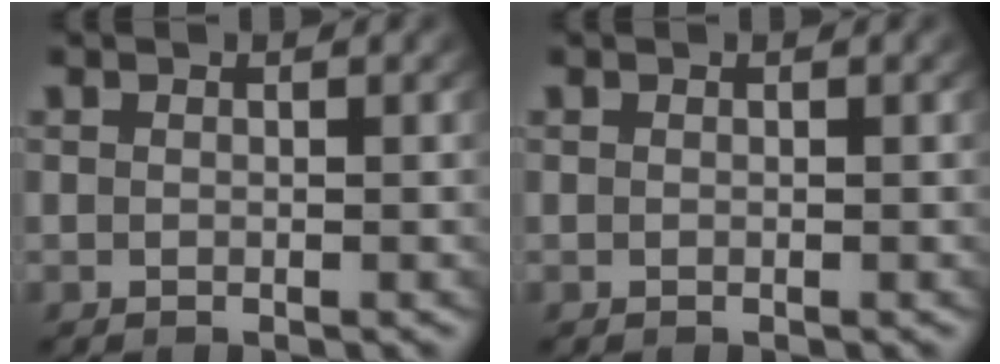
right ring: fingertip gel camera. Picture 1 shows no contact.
{"total": 0.0}